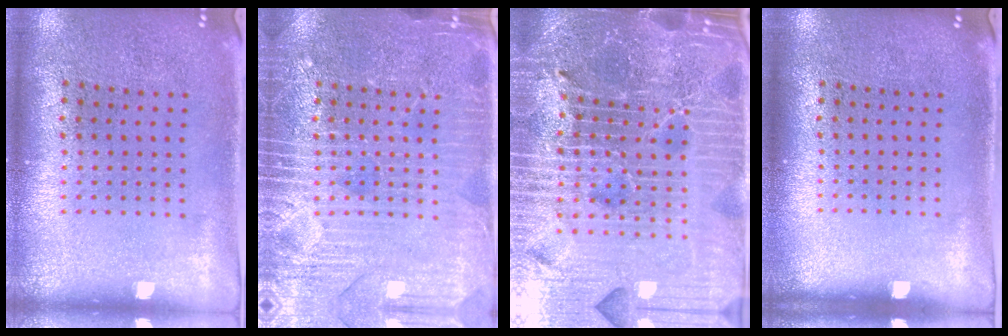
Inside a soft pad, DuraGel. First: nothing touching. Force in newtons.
{"total": 5.4, "press": 5.4, "slide": 0.7}
{"total": 7.3, "press": 6.3, "slide": 3.7}
{"total": 0.0}